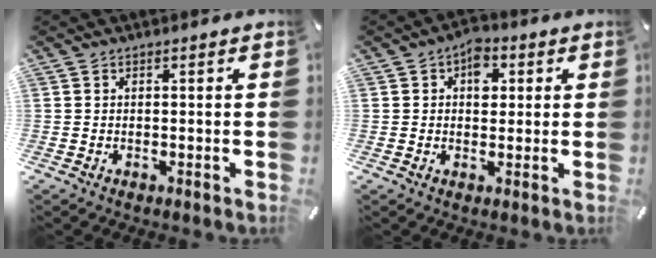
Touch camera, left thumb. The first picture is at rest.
{"total": 5.4, "force": [1.4, 3.8, 3.6], "torque": [-0.033, -0.005, 0.017]}